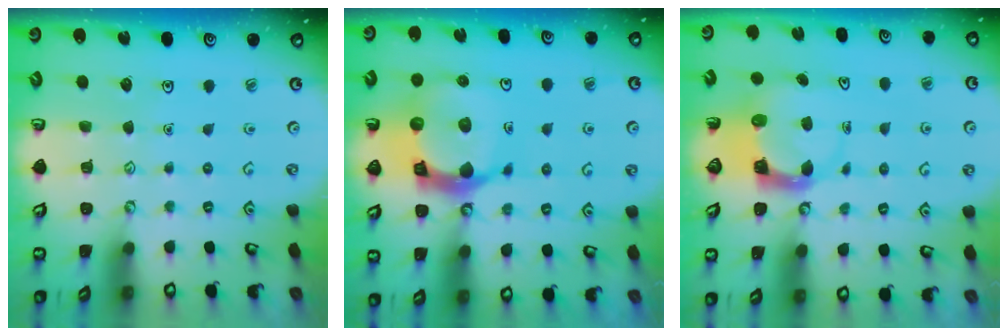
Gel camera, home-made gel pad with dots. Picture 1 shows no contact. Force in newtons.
{"total": 18.6, "press": 18.5, "slide": 2.2}
{"total": 3.7, "press": 3.6, "slide": 0.6}